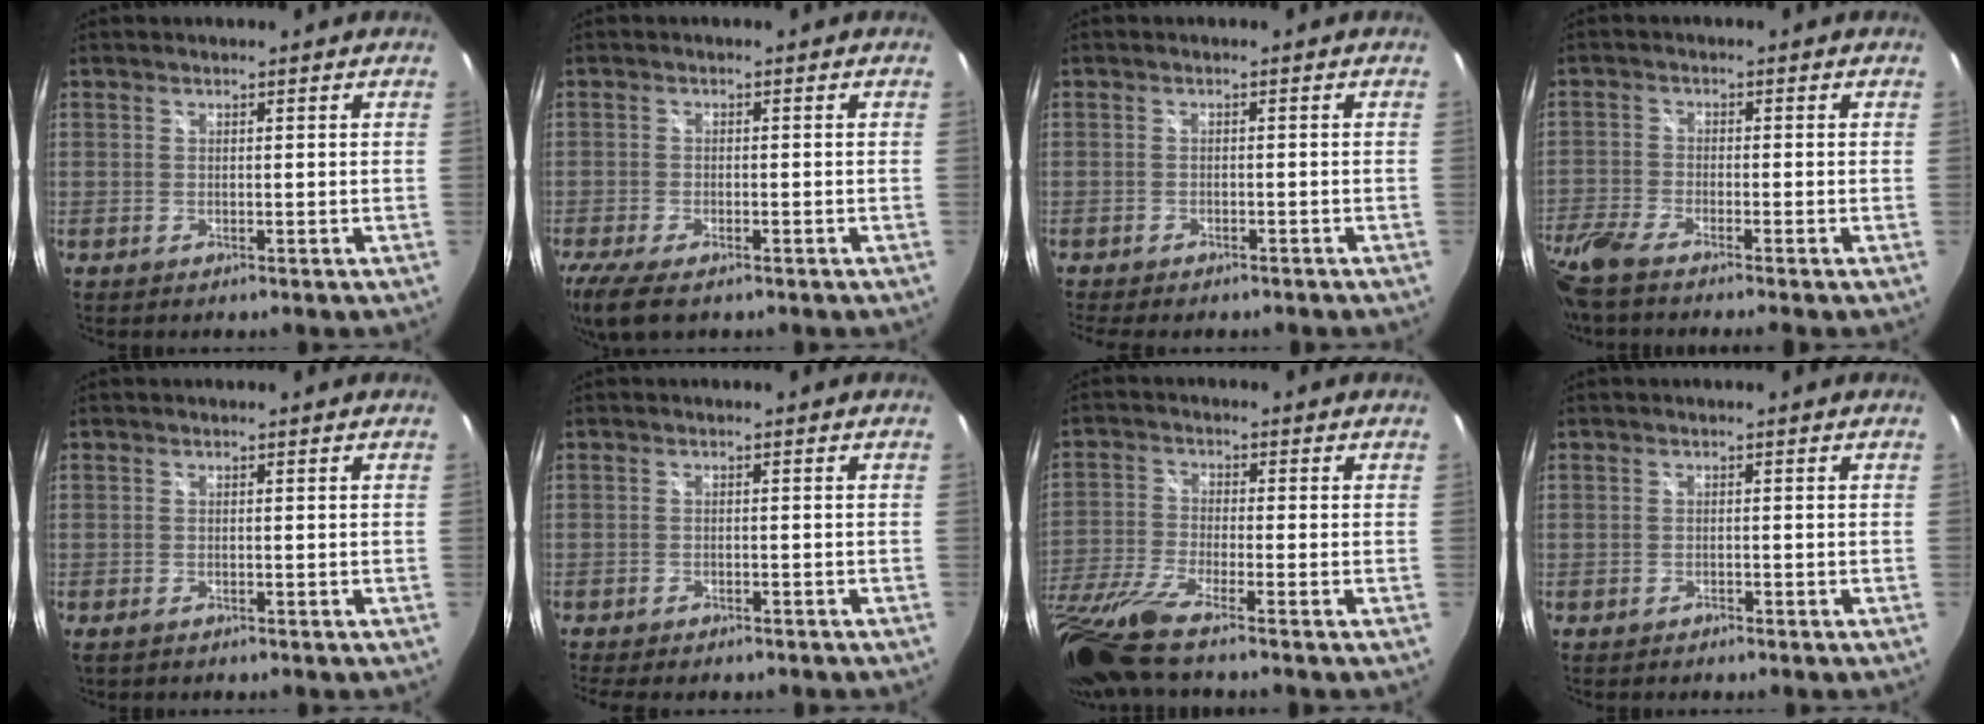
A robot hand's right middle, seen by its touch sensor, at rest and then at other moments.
{"total": 8.9, "force": [-6.1, 3.2, 5.7], "torque": [-0.135, -0.041, -0.110]}
{"total": 5.4, "force": [-4.6, 1.7, 2.4], "torque": [-0.055, -0.021, -0.067]}
{"total": 9.2, "force": [-7.6, 0.9, 5.1], "torque": [-0.136, -0.034, -0.149]}
{"total": 1.1, "force": [-0.8, 0.6, 0.6], "torque": [-0.013, -0.005, -0.015]}
{"total": 5.5, "force": [-4.6, 1.7, 2.5], "torque": [-0.058, -0.022, -0.069]}
{"total": 11.4, "force": [-8.9, 0.1, 7.1], "torque": [-0.161, -0.043, -0.176]}
{"total": 0.6, "force": [-0.6, 0.3, -0.1], "torque": [0.000, -0.001, -0.012]}